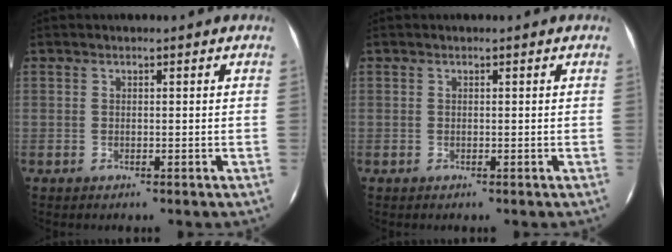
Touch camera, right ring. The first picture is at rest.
{"total": 0.0}